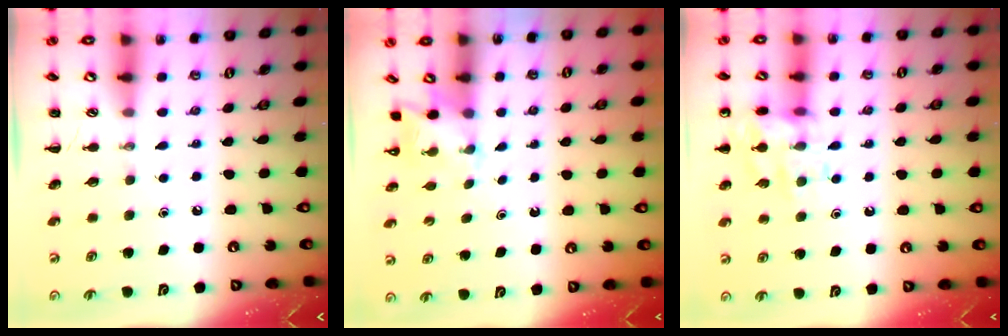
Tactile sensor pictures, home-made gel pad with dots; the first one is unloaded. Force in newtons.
{"total": 2.2, "press": 2.1, "slide": 0.7}
{"total": 13.3, "press": 13.2, "slide": 0.8}